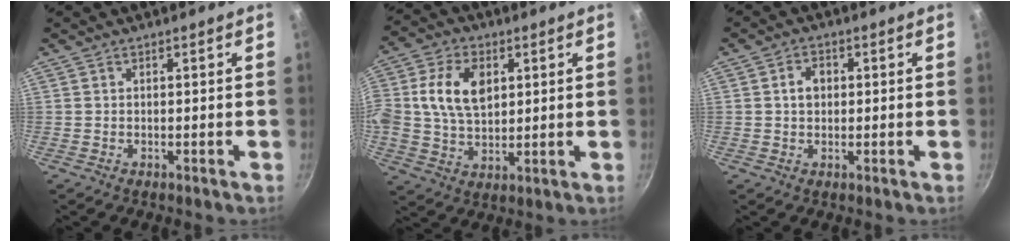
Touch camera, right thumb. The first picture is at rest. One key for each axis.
{"total": 12.0, "fx": 2.7, "fy": 8.0, "fz": 8.4, "tx": -0.142, "ty": 0.003, "tz": 0.044}
{"total": 3.5, "fx": 0.4, "fy": 2.8, "fz": 2.1, "tx": -0.019, "ty": 0.008, "tz": 0.005}